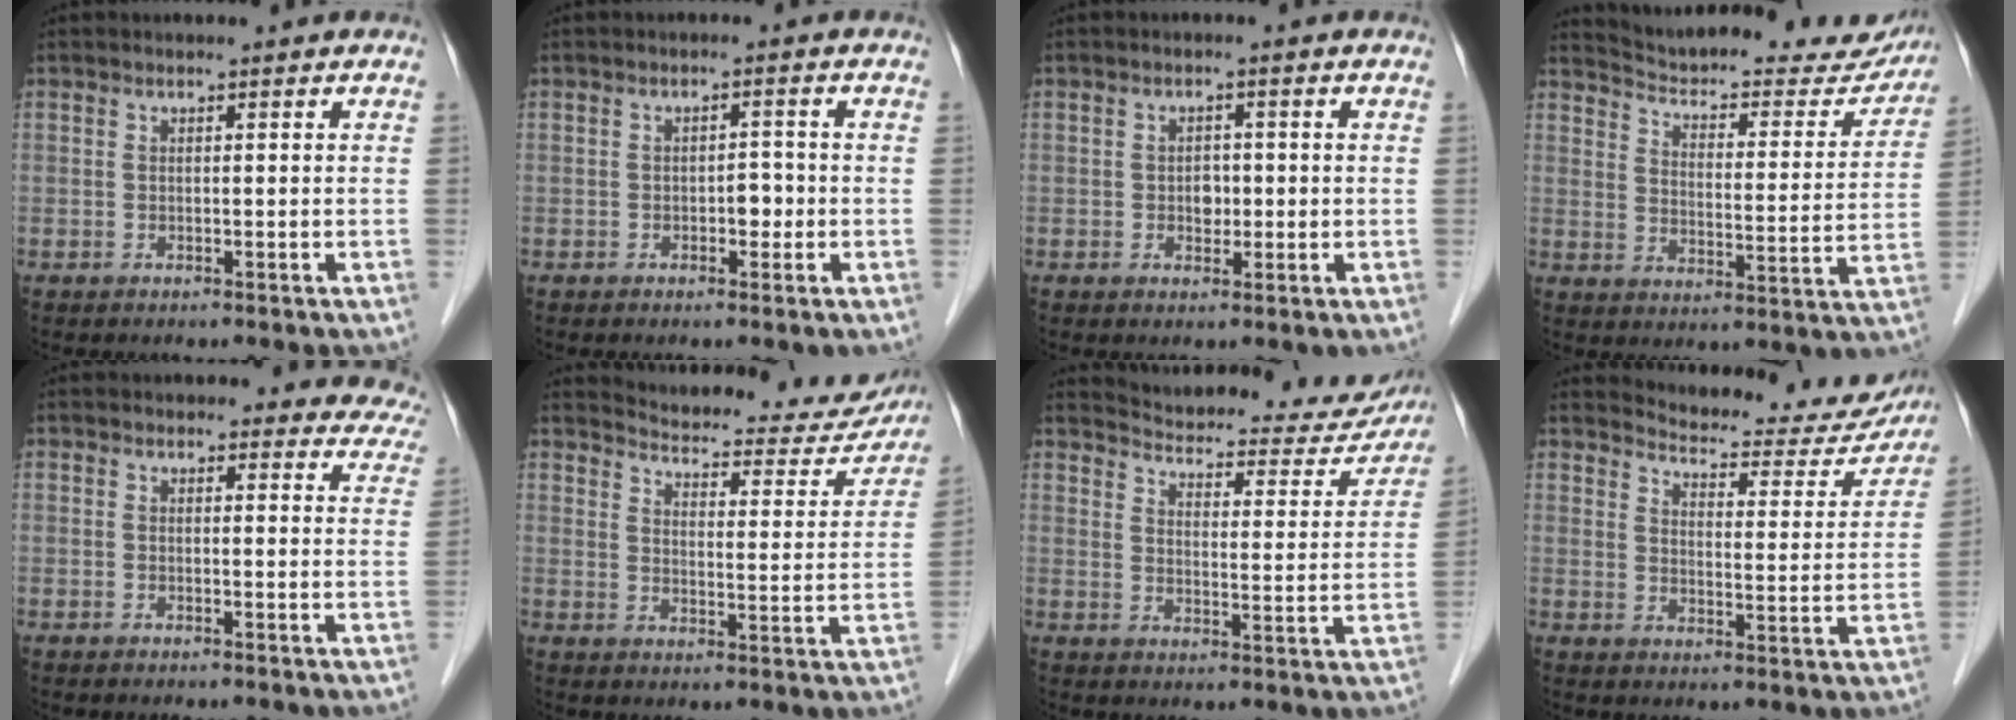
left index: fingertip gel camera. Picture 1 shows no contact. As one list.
[{"total": 2.1, "force": [-0.6, 1.2, 1.5], "torque": [-0.017, 0.005, -0.010]}, {"total": 2.3, "force": [-0.2, 1.7, 1.5], "torque": [-0.021, 0.005, -0.001]}, {"total": 22.6, "force": [21.2, 4.9, 5.9], "torque": [-0.083, -0.045, 0.269]}, {"total": 10.6, "force": [9.9, 3.6, 0.6], "torque": [0.053, -0.024, 0.063]}, {"total": 17.1, "force": [16.4, 3.8, 3.1], "torque": [-0.025, -0.041, 0.192]}, {"total": 19.5, "force": [18.6, 4.5, 4.0], "torque": [-0.042, -0.042, 0.223]}, {"total": 16.1, "force": [15.5, 3.4, 2.4], "torque": [-0.016, -0.046, 0.179]}]